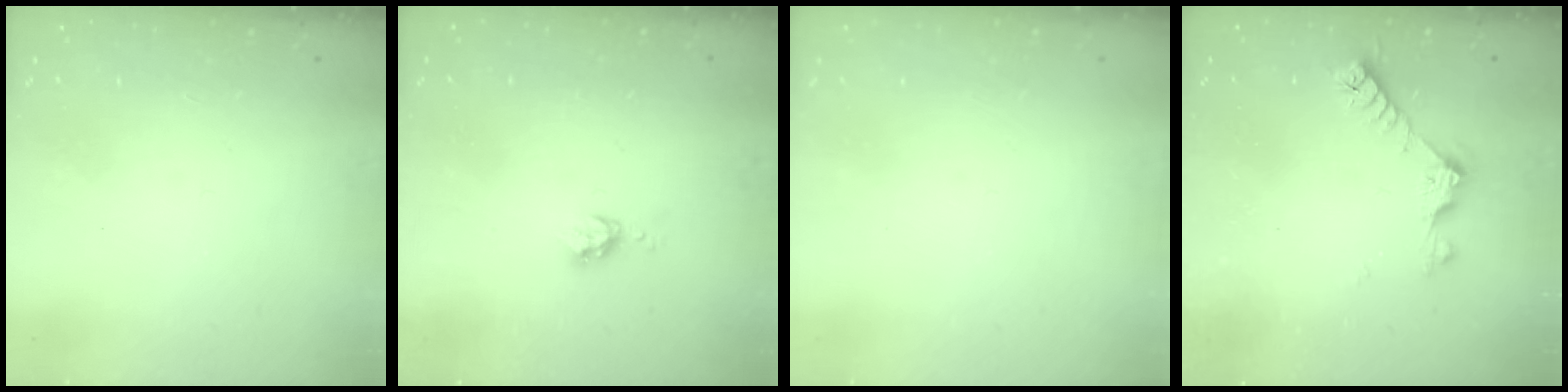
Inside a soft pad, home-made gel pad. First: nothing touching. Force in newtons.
{"total": 4.2, "press": 4.1, "slide": 0.4}
{"total": 0.0}
{"total": 7.2, "press": 7.2, "slide": 0.9}